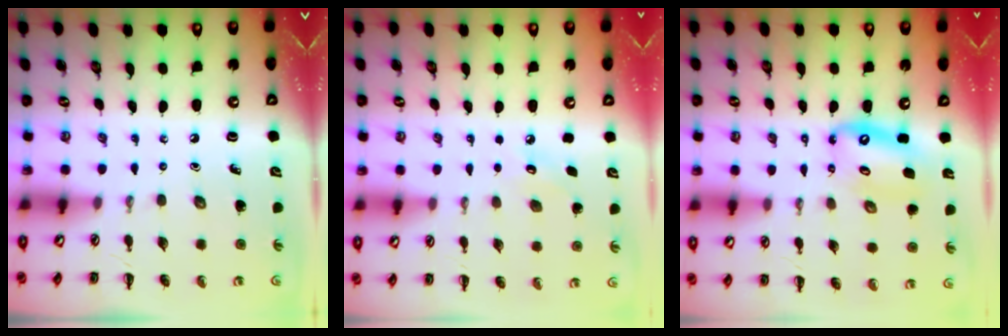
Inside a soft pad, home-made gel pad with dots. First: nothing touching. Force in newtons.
{"total": 5.2, "press": 5.0, "slide": 1.4}
{"total": 12.3, "press": 11.9, "slide": 3.2}